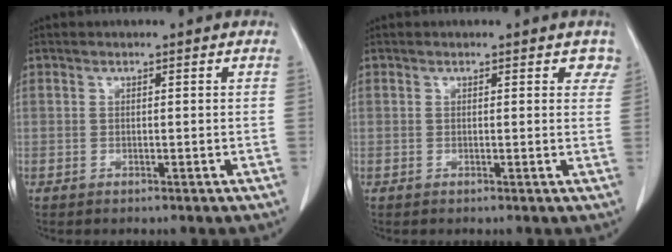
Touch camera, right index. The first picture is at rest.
{"total": 2.6, "force": [2.0, 1.3, 0.9], "torque": [0.011, -0.003, 0.004]}